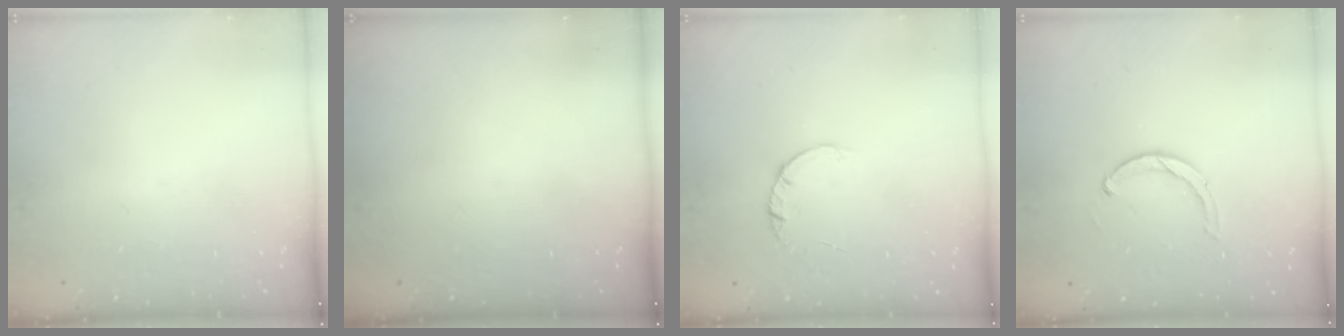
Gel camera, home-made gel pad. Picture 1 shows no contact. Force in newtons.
{"total": 0.0}
{"total": 1.4, "press": 1.4, "slide": 0.2}
{"total": 3.0, "press": 2.9, "slide": 0.5}